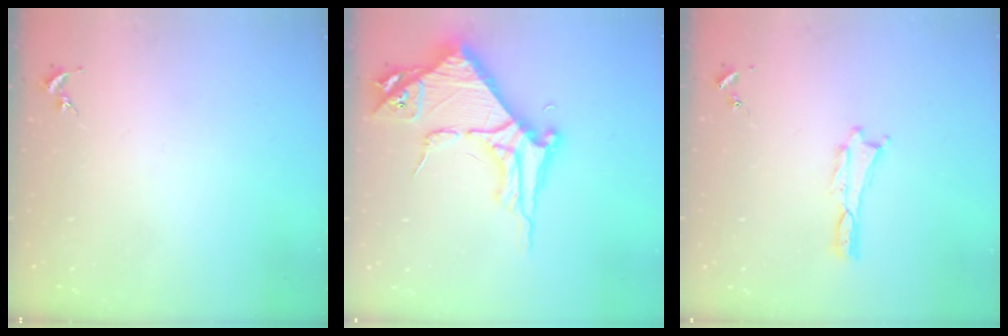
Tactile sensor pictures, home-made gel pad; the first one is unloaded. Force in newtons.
{"total": 8.4, "press": 8.4, "slide": 0.9}
{"total": 0.0}